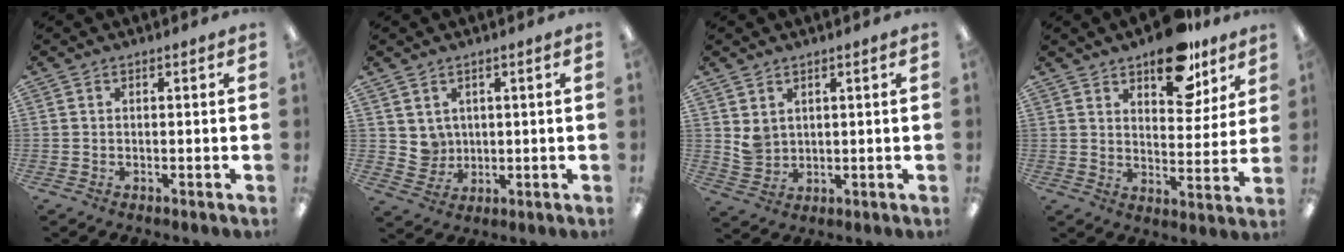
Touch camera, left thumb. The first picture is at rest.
{"total": 4.5, "force": [2.7, 3.6, -0.1], "torque": [-0.007, -0.012, 0.052]}
{"total": 4.0, "force": [2.4, 3.0, 0.9], "torque": [-0.019, -0.007, 0.046]}
{"total": 14.5, "force": [10.3, 7.1, 7.3], "torque": [-0.087, -0.060, 0.180]}